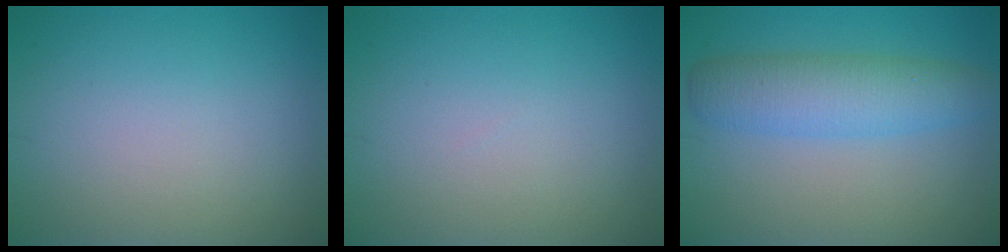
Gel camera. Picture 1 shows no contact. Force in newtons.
{"total": 0.0}
{"total": 4.9, "press": 4.9, "slide": 0.1}